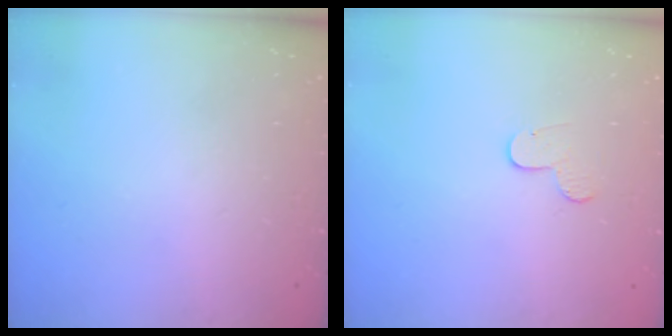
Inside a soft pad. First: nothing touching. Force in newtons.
{"total": 3.7, "press": 3.7, "slide": 0.4}